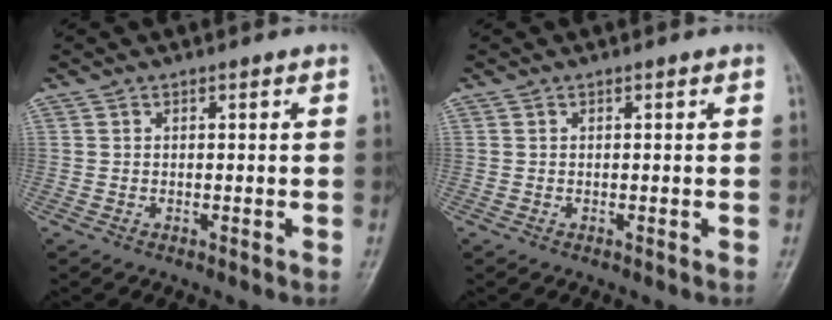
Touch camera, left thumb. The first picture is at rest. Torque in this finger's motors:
{"motor_torque": [-0.05, 0.02, -0.04, 0.01, 0.00]}